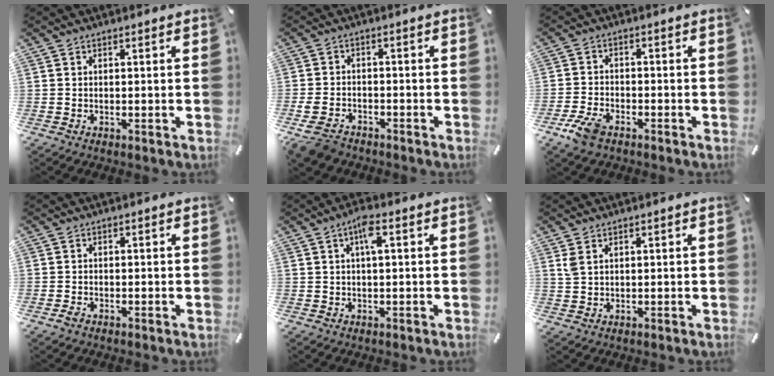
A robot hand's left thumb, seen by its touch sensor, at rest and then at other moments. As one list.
[{"total": 5.6, "force": [-4.3, 2.9, 1.9], "torque": [-0.053, 0.010, -0.084]}, {"total": 5.9, "force": [-3.7, 3.1, 3.4], "torque": [-0.084, 0.009, -0.070]}, {"total": 0.8, "force": [-0.6, 0.3, 0.4], "torque": [-0.008, -0.001, -0.011]}, {"total": 4.5, "force": [1.3, 1.1, 4.2], "torque": [-0.084, 0.007, 0.019]}, {"total": 2.1, "force": [1.2, 1.3, 1.1], "torque": [-0.025, 0.001, 0.023]}]